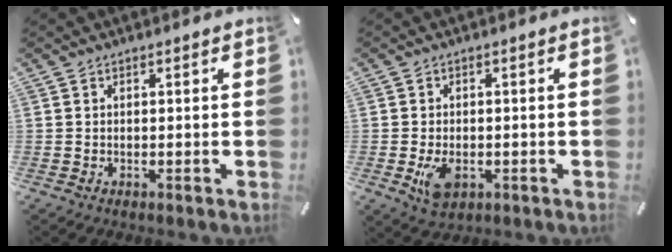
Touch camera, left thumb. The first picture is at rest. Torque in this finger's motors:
{"motor_torque": [0.14, 0.17, 0.01, -0.01, 0.02]}